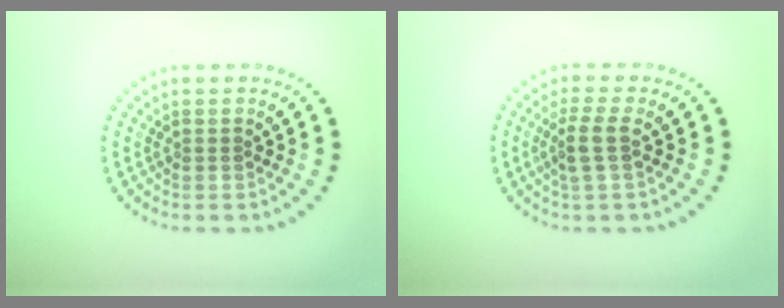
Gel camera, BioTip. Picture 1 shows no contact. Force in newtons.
{"total": 2.4, "press": 1.9, "slide": 1.5}